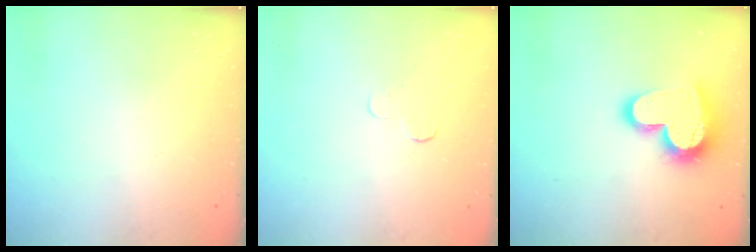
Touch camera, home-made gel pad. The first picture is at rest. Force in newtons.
{"total": 2.3, "press": 2.3, "slide": 0.2}
{"total": 17.4, "press": 17.3, "slide": 1.3}